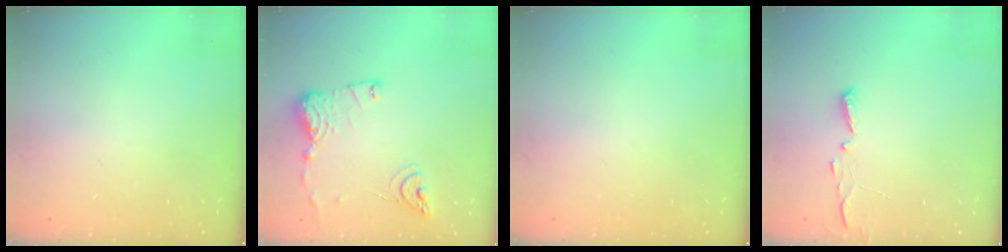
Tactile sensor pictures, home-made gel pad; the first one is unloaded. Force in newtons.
{"total": 12.7, "press": 12.6, "slide": 1.4}
{"total": 0.0}
{"total": 3.1, "press": 3.1, "slide": 0.3}